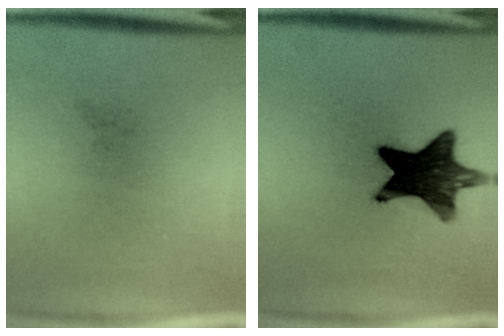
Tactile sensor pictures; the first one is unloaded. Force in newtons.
{"total": 13.3}